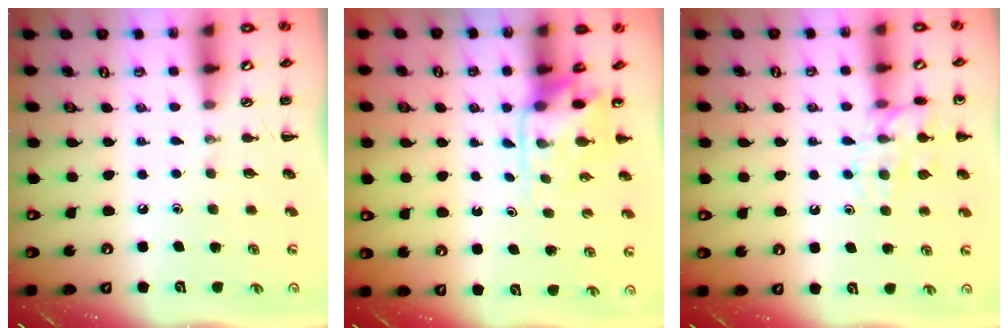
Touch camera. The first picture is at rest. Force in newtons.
{"total": 3.9, "press": 3.8, "slide": 0.9}
{"total": 13.3, "press": 13.2, "slide": 0.9}